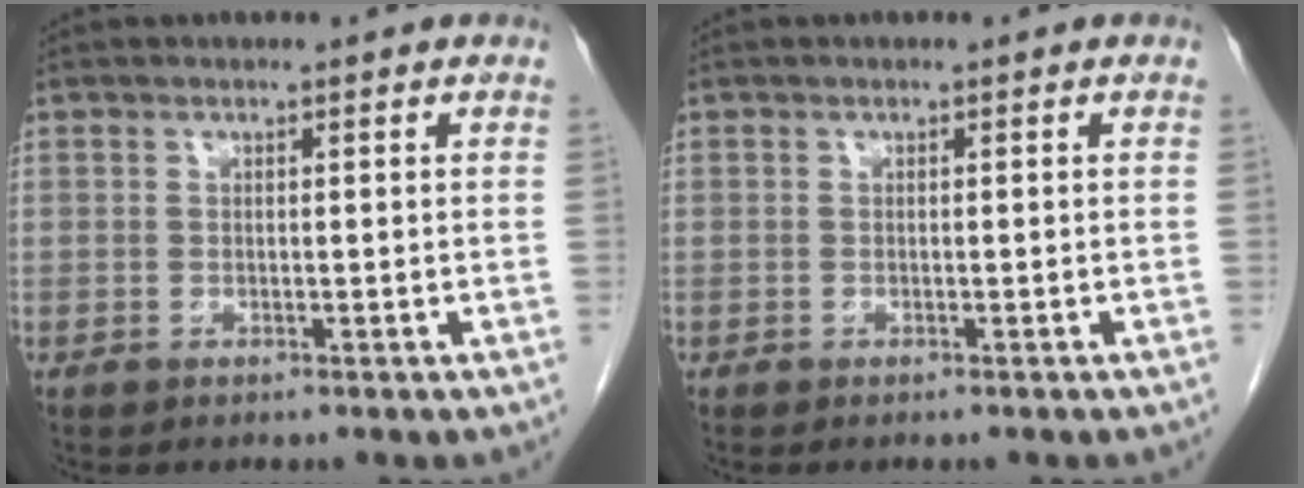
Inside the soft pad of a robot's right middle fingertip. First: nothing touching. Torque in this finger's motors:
{"motor_torque": [-0.15, 0.19, -0.01, -0.01]}